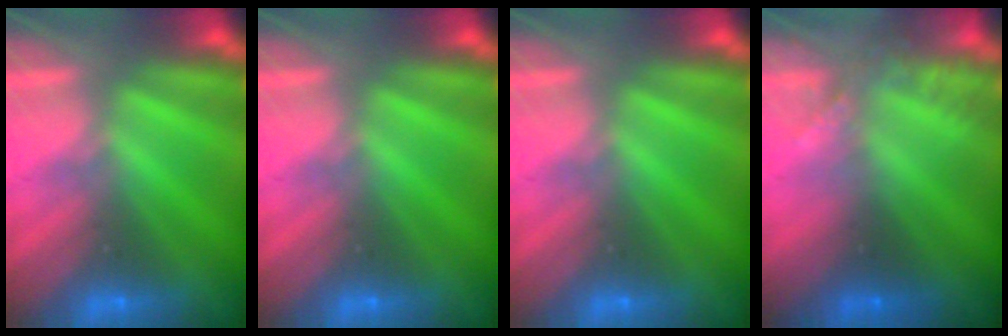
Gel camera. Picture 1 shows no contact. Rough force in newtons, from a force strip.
{"total": 0.0}
{"total": 0.0}
{"total": 2.1}